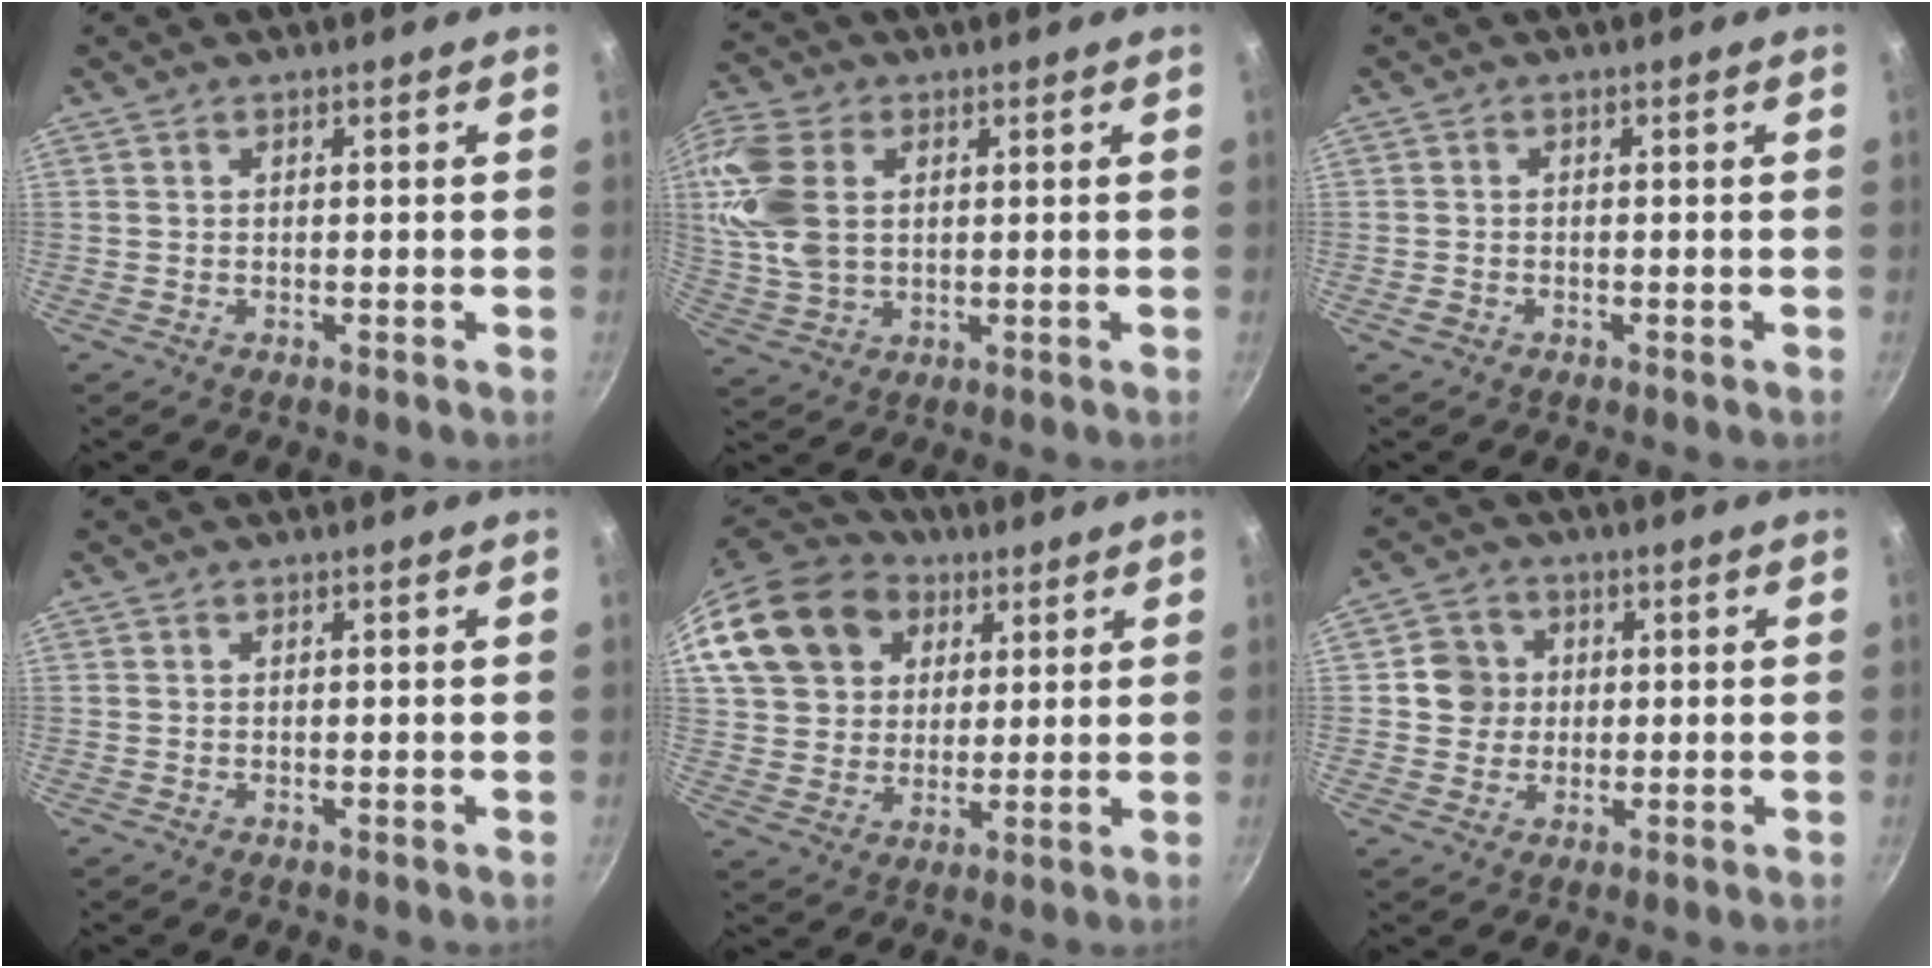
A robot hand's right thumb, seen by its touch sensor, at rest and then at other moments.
{"total": 11.9, "force": [2.6, 8.1, 8.4], "torque": [-0.168, -0.001, 0.051]}
{"total": 1.4, "force": [-0.7, 1.0, 0.6], "torque": [-0.013, 0.004, -0.013]}
{"total": 0.0}
{"total": 20.1, "force": [7.9, 15.8, 9.7], "torque": [-0.184, 0.016, 0.141]}
{"total": 5.6, "force": [0.6, 5.3, 1.6], "torque": [0.009, 0.005, -0.001]}